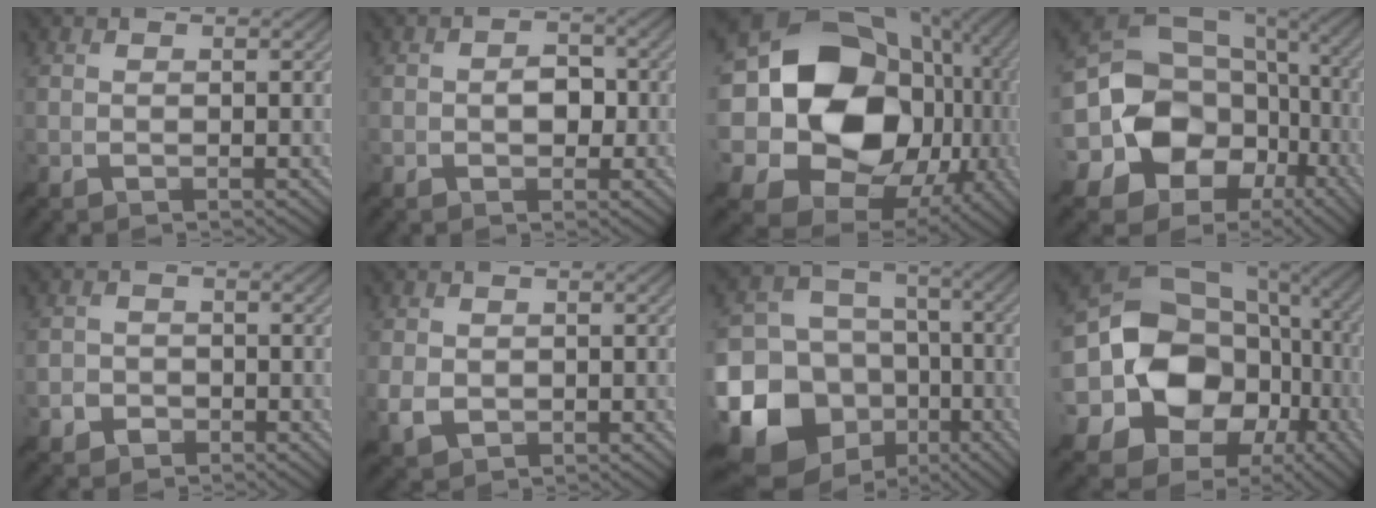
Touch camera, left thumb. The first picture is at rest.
{"total": 2.7, "force": [-0.4, 1.9, 1.9], "torque": [-0.034, -0.001, -0.011]}
{"total": 23.7, "force": [1.5, 19.5, 13.3], "torque": [-0.293, -0.025, 0.029]}
{"total": 19.9, "force": [-4.0, 16.2, 10.7], "torque": [-0.255, -0.053, -0.046]}
{"total": 2.3, "force": [-1.4, 1.8, 0.5], "torque": [-0.003, 0.001, -0.032]}
{"total": 3.0, "force": [-0.5, 2.3, 1.8], "torque": [-0.046, -0.007, -0.009]}
{"total": 23.3, "force": [-9.0, 20.0, 7.9], "torque": [-0.224, -0.052, -0.155]}
{"total": 19.9, "force": [-1.7, 15.9, 11.8], "torque": [-0.276, -0.047, 0.005]}